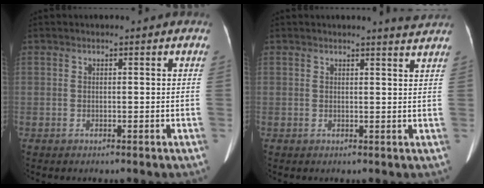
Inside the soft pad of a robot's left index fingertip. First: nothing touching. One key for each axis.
{"total": 2.6, "fx": 2.4, "fy": -0.7, "fz": 0.4, "tx": -0.012, "ty": -0.014, "tz": 0.020}